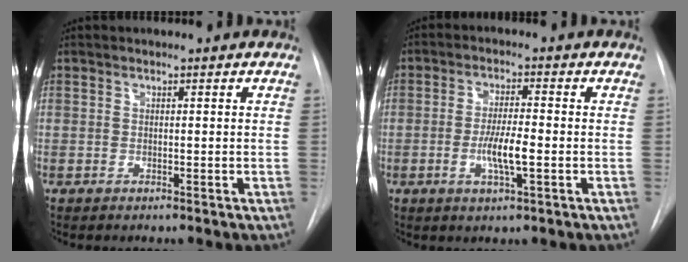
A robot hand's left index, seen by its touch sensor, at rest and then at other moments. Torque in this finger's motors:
{"motor_torque": [0.50, 0.47, 0.19, 0.05]}